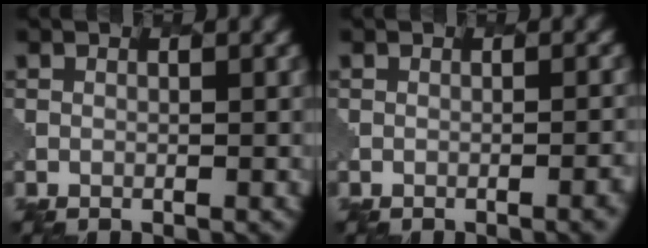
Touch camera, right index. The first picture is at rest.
{"total": 3.0, "force": [-1.6, 1.0, 2.3], "torque": [-0.004, 0.012, -0.015]}